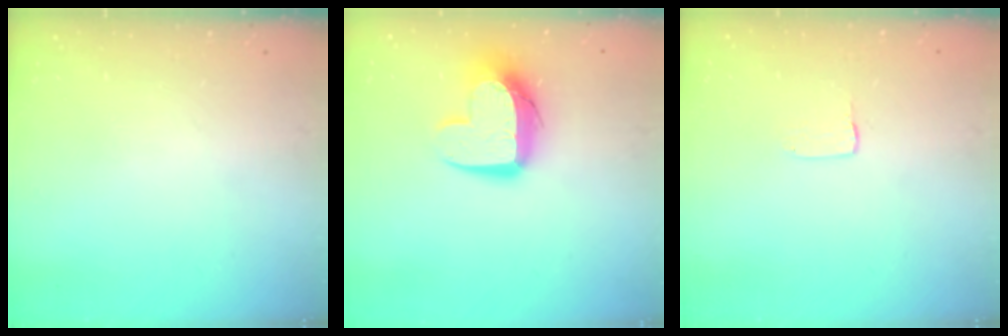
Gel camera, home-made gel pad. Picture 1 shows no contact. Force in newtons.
{"total": 12.3, "press": 12.3, "slide": 0.9}
{"total": 1.0, "press": 1.0, "slide": 0.1}